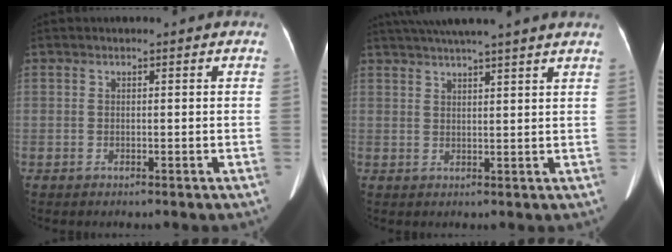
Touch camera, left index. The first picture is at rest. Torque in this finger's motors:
{"motor_torque": [0.22, -1.58, 0.12, 0.06]}